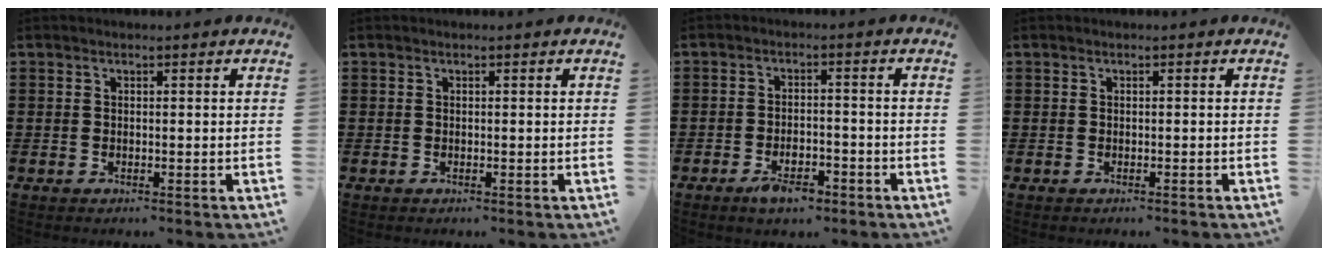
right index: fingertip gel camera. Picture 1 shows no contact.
{"total": 0.0}
{"total": 3.7, "force": [-2.6, 1.5, 2.2], "torque": [-0.041, 0.007, -0.048]}
{"total": 0.0}